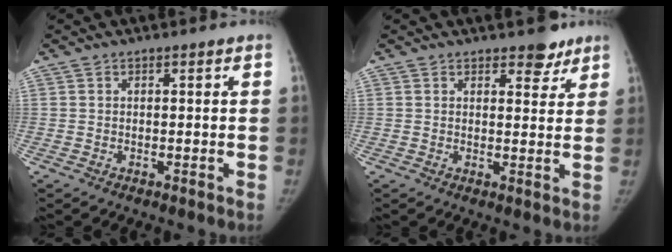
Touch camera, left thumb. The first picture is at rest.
{"total": 4.1, "force": [3.1, 2.0, 1.8], "torque": [0.002, -0.019, 0.040]}